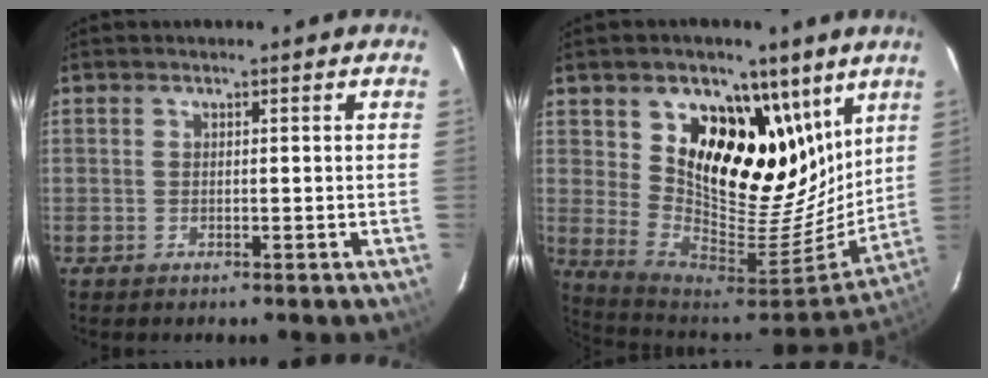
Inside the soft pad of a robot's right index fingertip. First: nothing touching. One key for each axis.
{"total": 23.0, "fx": 12.5, "fy": 14.5, "fz": 12.7, "tx": -0.222, "ty": -0.025, "tz": 0.228}